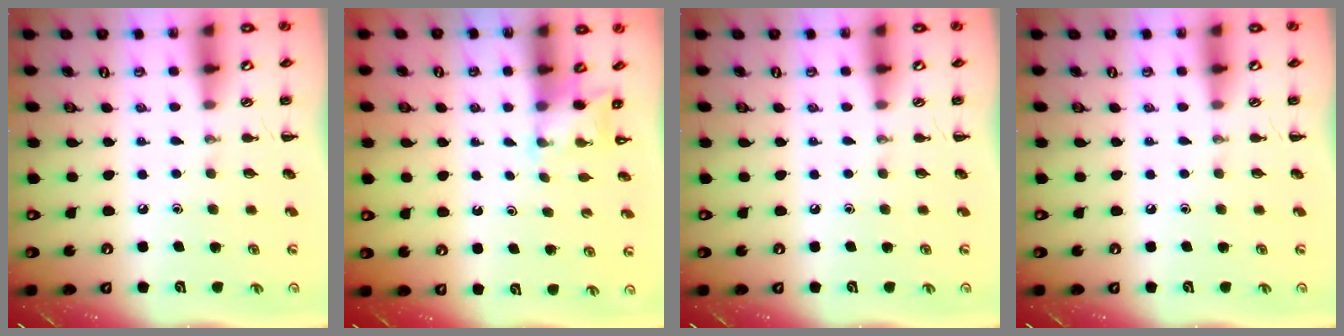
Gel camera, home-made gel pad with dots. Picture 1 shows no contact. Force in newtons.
{"total": 2.7, "press": 2.6, "slide": 0.9}
{"total": 0.0}
{"total": 0.0}